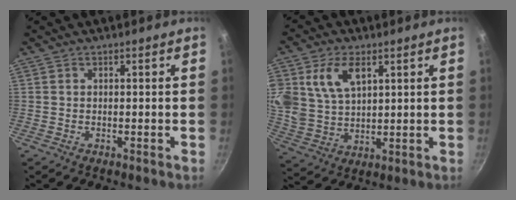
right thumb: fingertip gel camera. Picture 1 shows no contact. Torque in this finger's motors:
{"motor_torque": [-0.52, 1.18, 0.62, 0.75, 0.14]}